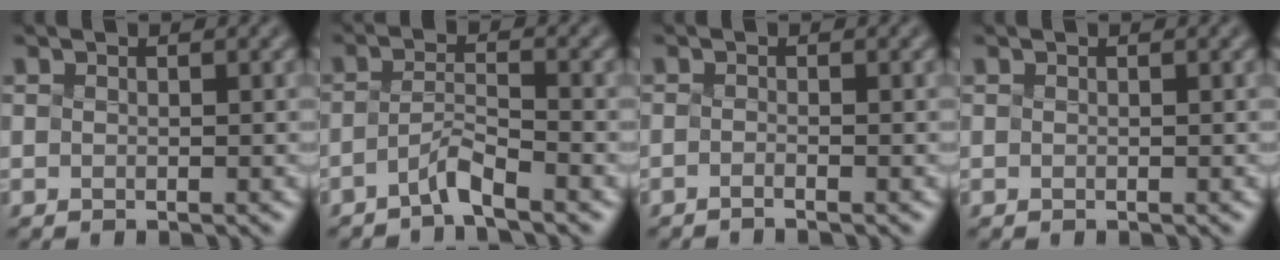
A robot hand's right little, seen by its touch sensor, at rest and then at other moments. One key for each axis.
{"total": 2.3, "fx": -1.7, "fy": 0.1, "fz": 1.5, "tx": -0.029, "ty": 0.008, "tz": -0.041}
{"total": 1.0, "fx": -0.7, "fy": 0.2, "fz": 0.7, "tx": -0.005, "ty": -0.007, "tz": -0.018}
{"total": 0.0}